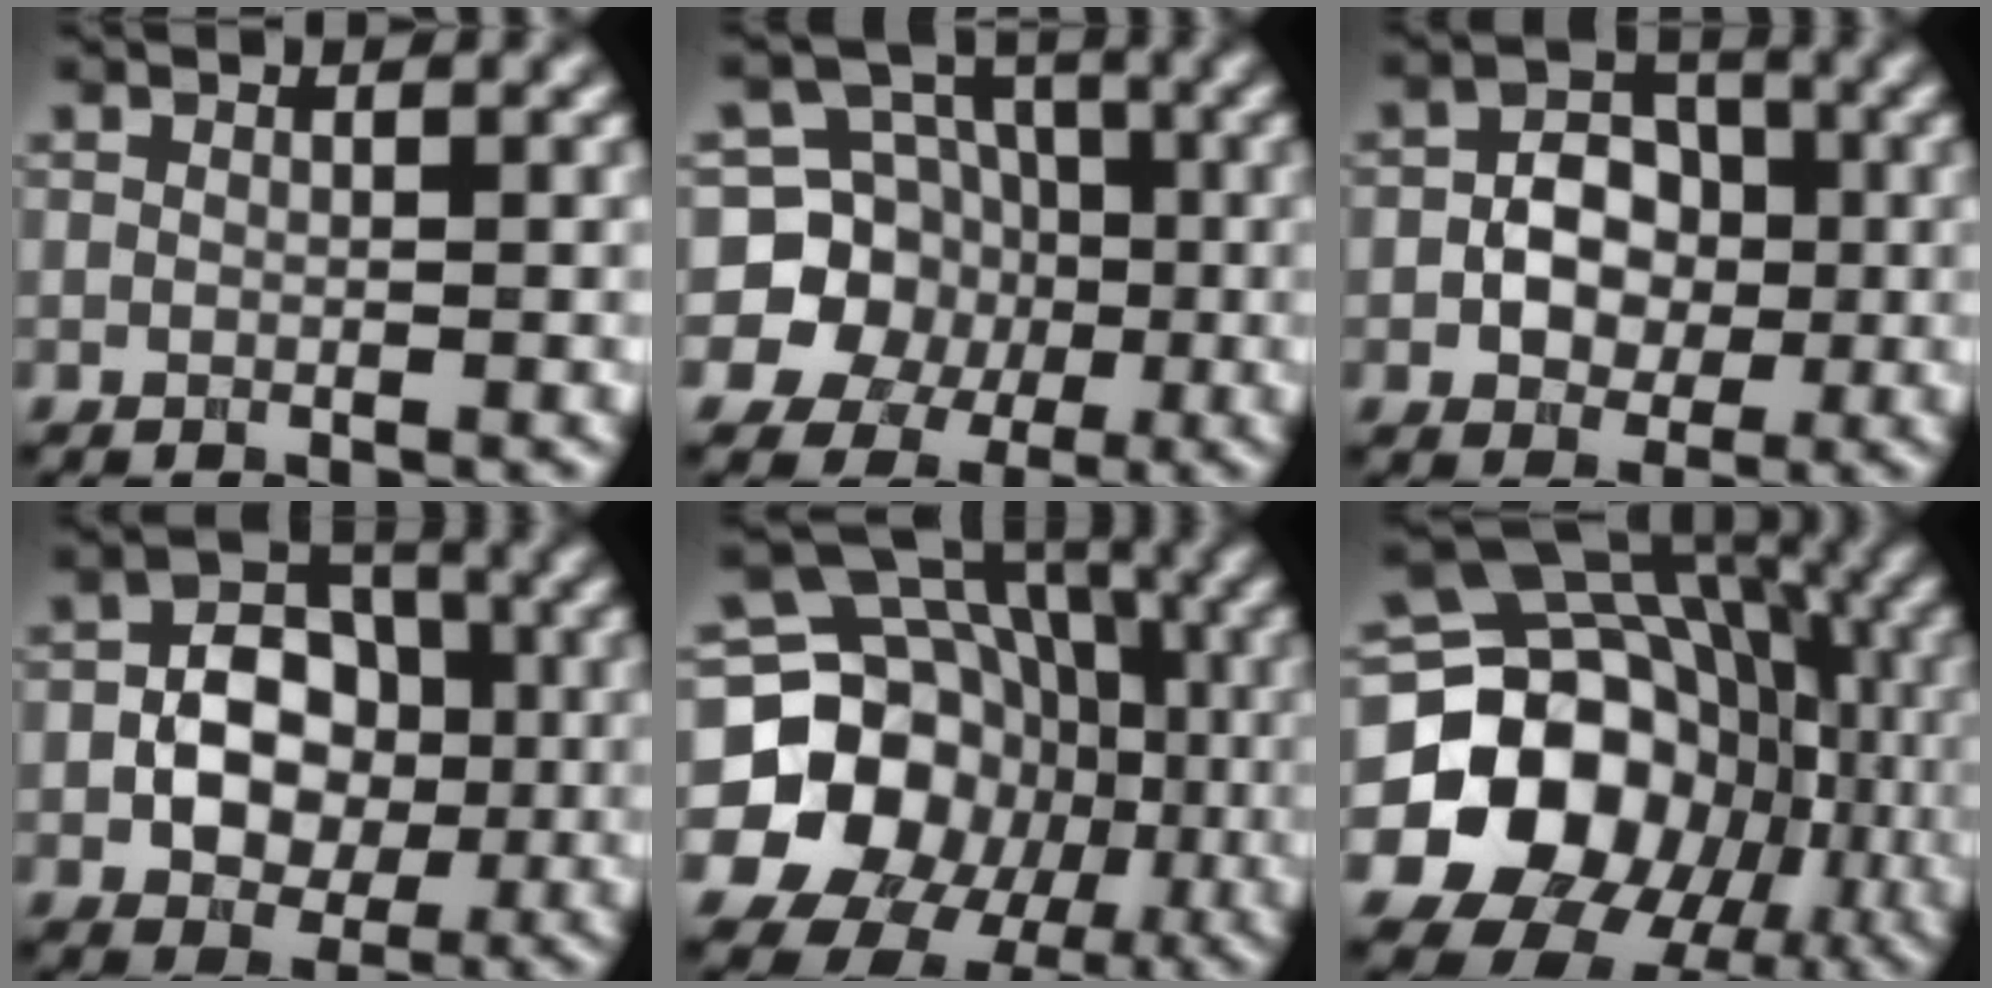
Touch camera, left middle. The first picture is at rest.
{"total": 8.3, "force": [-0.9, 8.0, 2.3], "torque": [-0.043, 0.035, -0.048]}
{"total": 5.0, "force": [-0.8, 3.7, 3.3], "torque": [-0.041, 0.004, -0.016]}
{"total": 6.7, "force": [-1.0, 4.9, 4.5], "torque": [-0.062, 0.007, -0.020]}
{"total": 19.8, "force": [-3.2, 18.0, 7.8], "torque": [-0.155, 0.007, -0.085]}
{"total": 20.3, "force": [-4.8, 17.5, 9.0], "torque": [-0.137, -0.004, -0.106]}